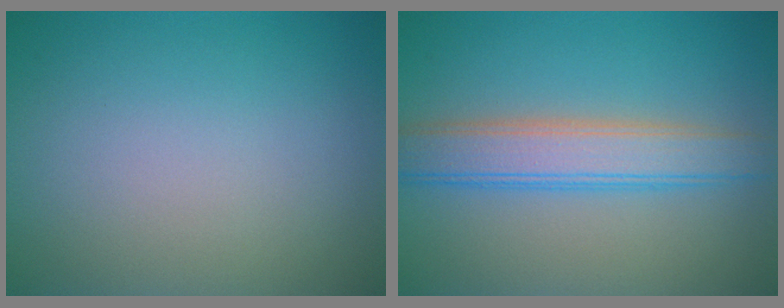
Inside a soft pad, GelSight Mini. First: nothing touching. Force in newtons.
{"total": 4.9, "press": 4.9, "slide": 0.3}